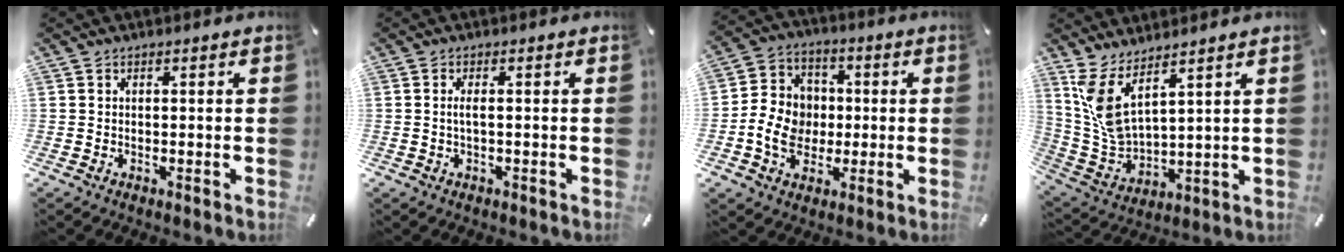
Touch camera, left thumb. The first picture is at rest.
{"total": 2.2, "force": [-0.1, 0.8, 2.1], "torque": [-0.046, -0.002, -0.005]}
{"total": 10.2, "force": [-1.5, 9.1, 4.3], "torque": [-0.092, 0.021, -0.023]}
{"total": 8.6, "force": [5.5, 3.3, 5.6], "torque": [-0.144, -0.044, 0.099]}